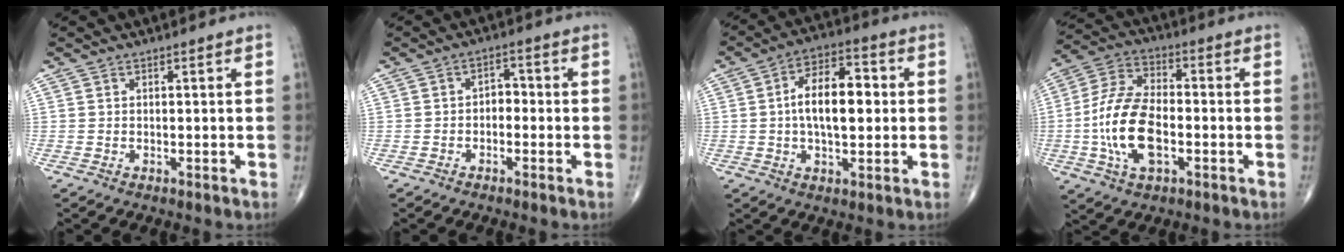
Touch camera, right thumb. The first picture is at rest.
{"total": 2.7, "force": [-0.8, 1.9, 1.8], "torque": [-0.009, 0.018, -0.024]}
{"total": 12.0, "force": [0.6, 6.0, 10.4], "torque": [-0.157, 0.020, 0.003]}
{"total": 14.6, "force": [-2.9, 7.6, 12.1], "torque": [-0.245, 0.021, -0.057]}